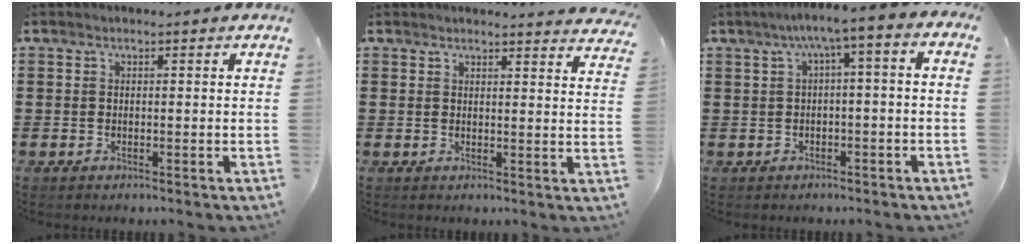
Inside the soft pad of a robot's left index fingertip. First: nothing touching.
{"total": 2.6, "force": [2.6, -0.2, 0.4], "torque": [-0.007, -0.013, 0.048]}
{"total": 4.0, "force": [-0.6, 0.4, 3.9], "torque": [-0.076, -0.002, -0.021]}